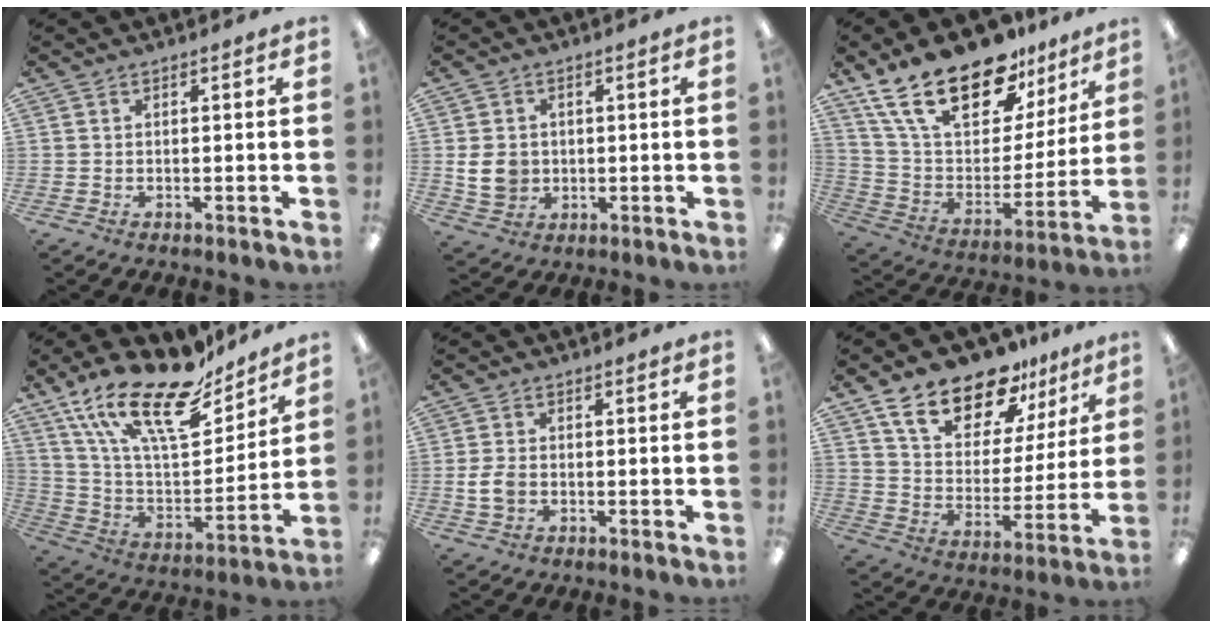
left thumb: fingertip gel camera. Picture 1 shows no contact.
{"total": 7.1, "force": [-0.1, 6.1, 3.6], "torque": [-0.075, 0.004, -0.001]}
{"total": 24.0, "force": [16.2, 11.2, 13.6], "torque": [-0.255, -0.097, 0.292]}
{"total": 24.1, "force": [16.5, 9.5, 14.8], "torque": [-0.269, -0.096, 0.289]}
{"total": 4.6, "force": [-0.8, 3.3, 3.1], "torque": [-0.067, 0.004, -0.016]}
{"total": 16.5, "force": [12.5, 7.9, 7.2], "torque": [-0.129, -0.080, 0.224]}